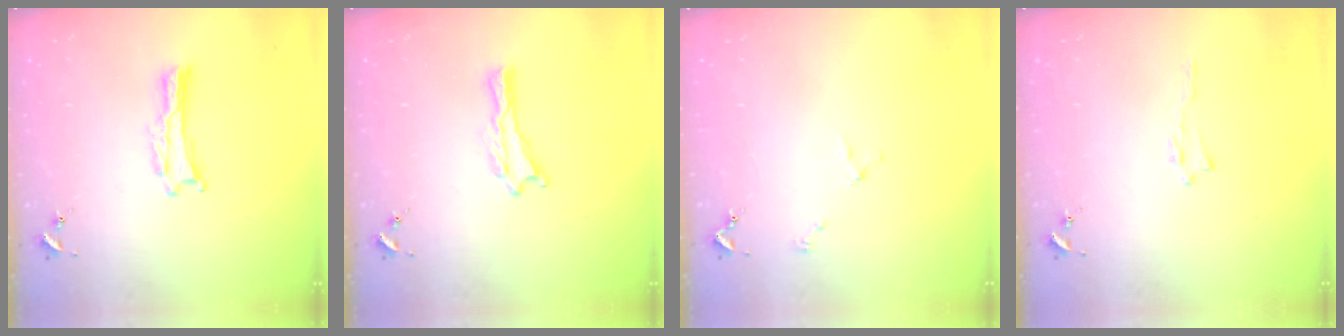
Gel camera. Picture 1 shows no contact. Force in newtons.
{"total": 0.0}
{"total": 2.0, "press": 2.0, "slide": 0.2}
{"total": 0.6, "press": 0.6, "slide": 0.1}